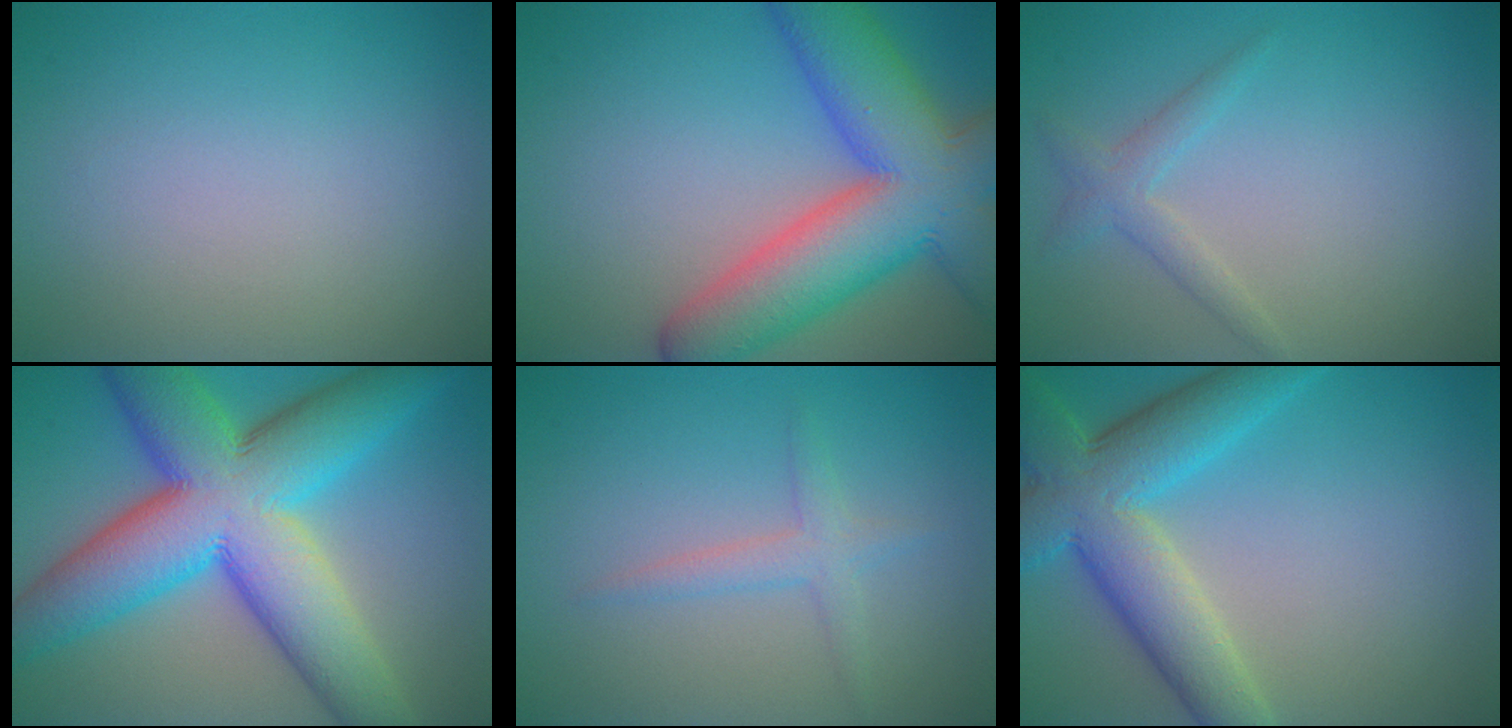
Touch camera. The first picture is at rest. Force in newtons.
{"total": 12.5, "press": 12.5, "slide": 0.5}
{"total": 1.8, "press": 1.8, "slide": 0.1}
{"total": 14.9, "press": 14.9, "slide": 0.2}
{"total": 2.0, "press": 2.0, "slide": 0.1}
{"total": 8.6, "press": 8.5, "slide": 0.5}